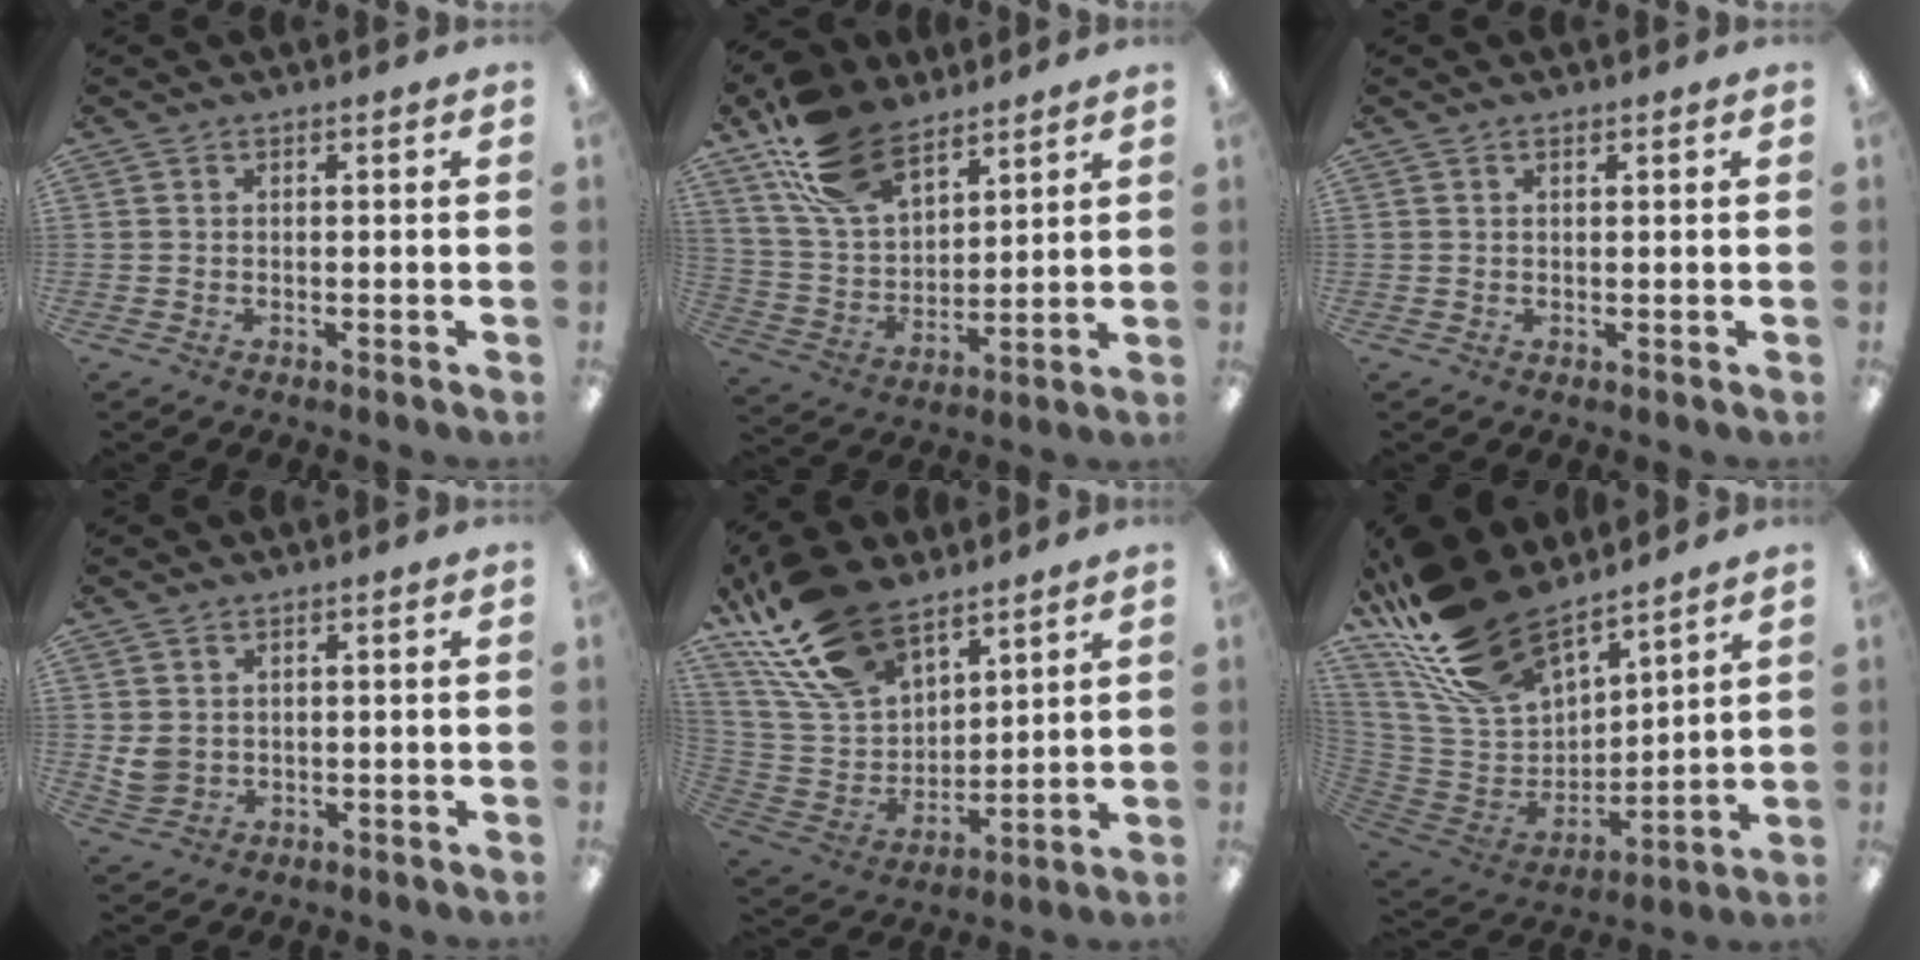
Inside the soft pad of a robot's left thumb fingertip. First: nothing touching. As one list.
[{"total": 17.7, "force": [11.9, 9.7, 9.0], "torque": [-0.186, -0.044, 0.226]}, {"total": 0.6, "force": [0.5, 0.2, 0.2], "torque": [-0.006, 0.001, 0.010]}, {"total": 3.9, "force": [1.3, 3.3, 1.7], "torque": [-0.034, -0.002, 0.025]}, {"total": 20.8, "force": [14.5, 10.9, 10.1], "torque": [-0.225, -0.066, 0.273]}, {"total": 22.4, "force": [17.9, 9.6, 9.5], "torque": [-0.203, -0.106, 0.330]}]